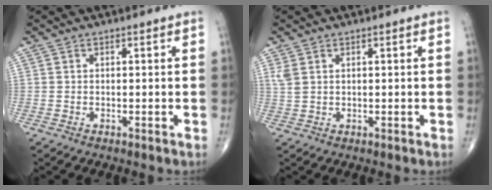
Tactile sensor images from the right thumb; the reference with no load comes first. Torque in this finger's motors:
{"motor_torque": [0.06, 0.54, 0.17, 0.04, -0.05]}